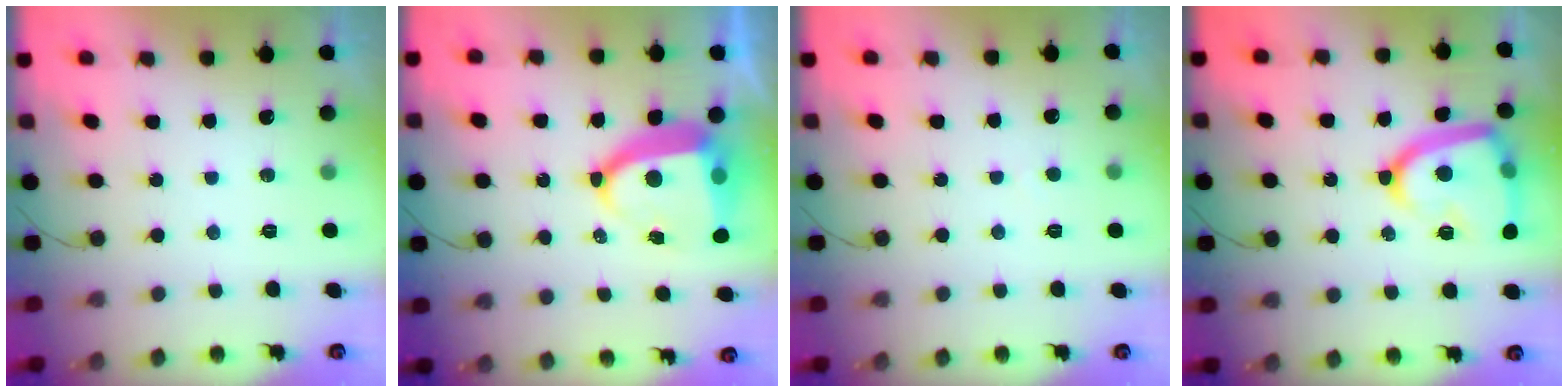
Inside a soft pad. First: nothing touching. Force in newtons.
{"total": 11.4, "press": 11.2, "slide": 1.5}
{"total": 2.0, "press": 2.0, "slide": 0.1}
{"total": 17.2, "press": 17.2, "slide": 1.5}